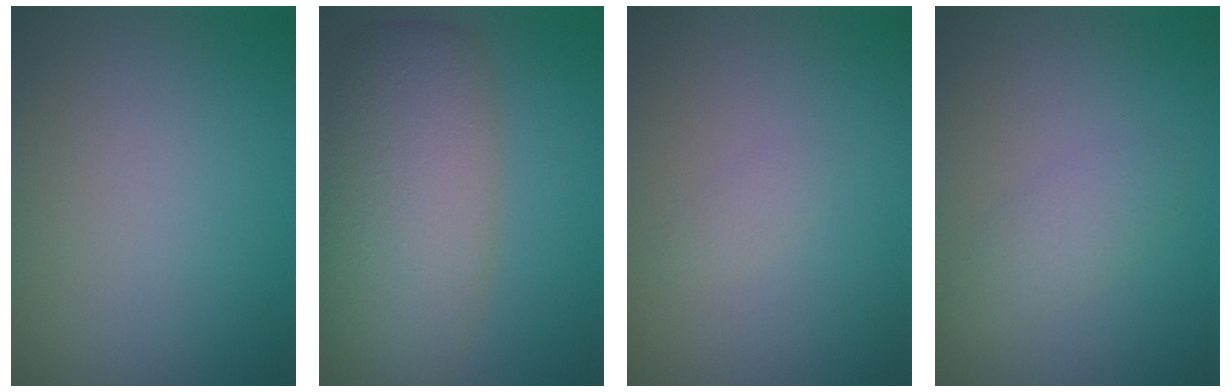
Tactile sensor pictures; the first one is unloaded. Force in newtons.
{"total": 7.5, "press": 7.5, "slide": 0.2}
{"total": 0.8, "press": 0.8, "slide": 0.0}
{"total": 1.8, "press": 1.8, "slide": 0.0}